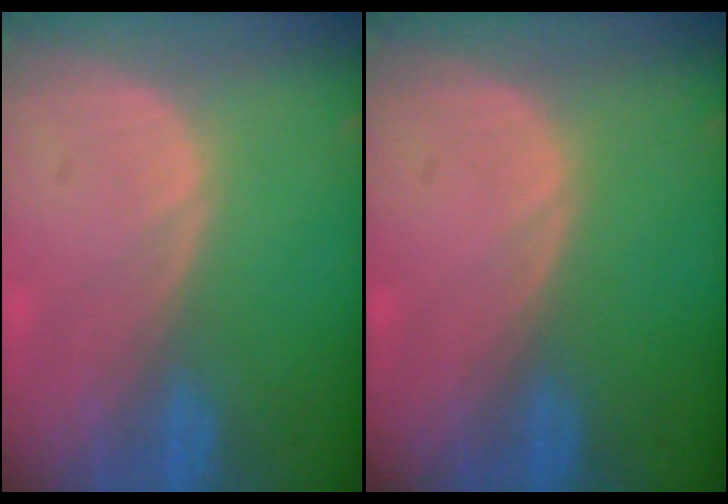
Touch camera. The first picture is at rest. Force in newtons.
{"total": 0.0}